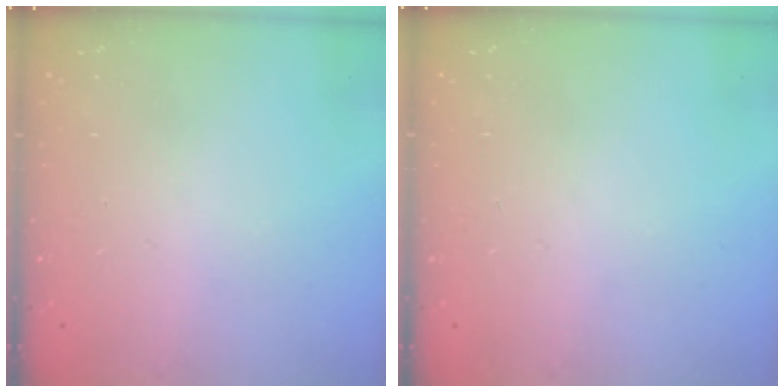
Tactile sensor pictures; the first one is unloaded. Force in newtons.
{"total": 0.0}